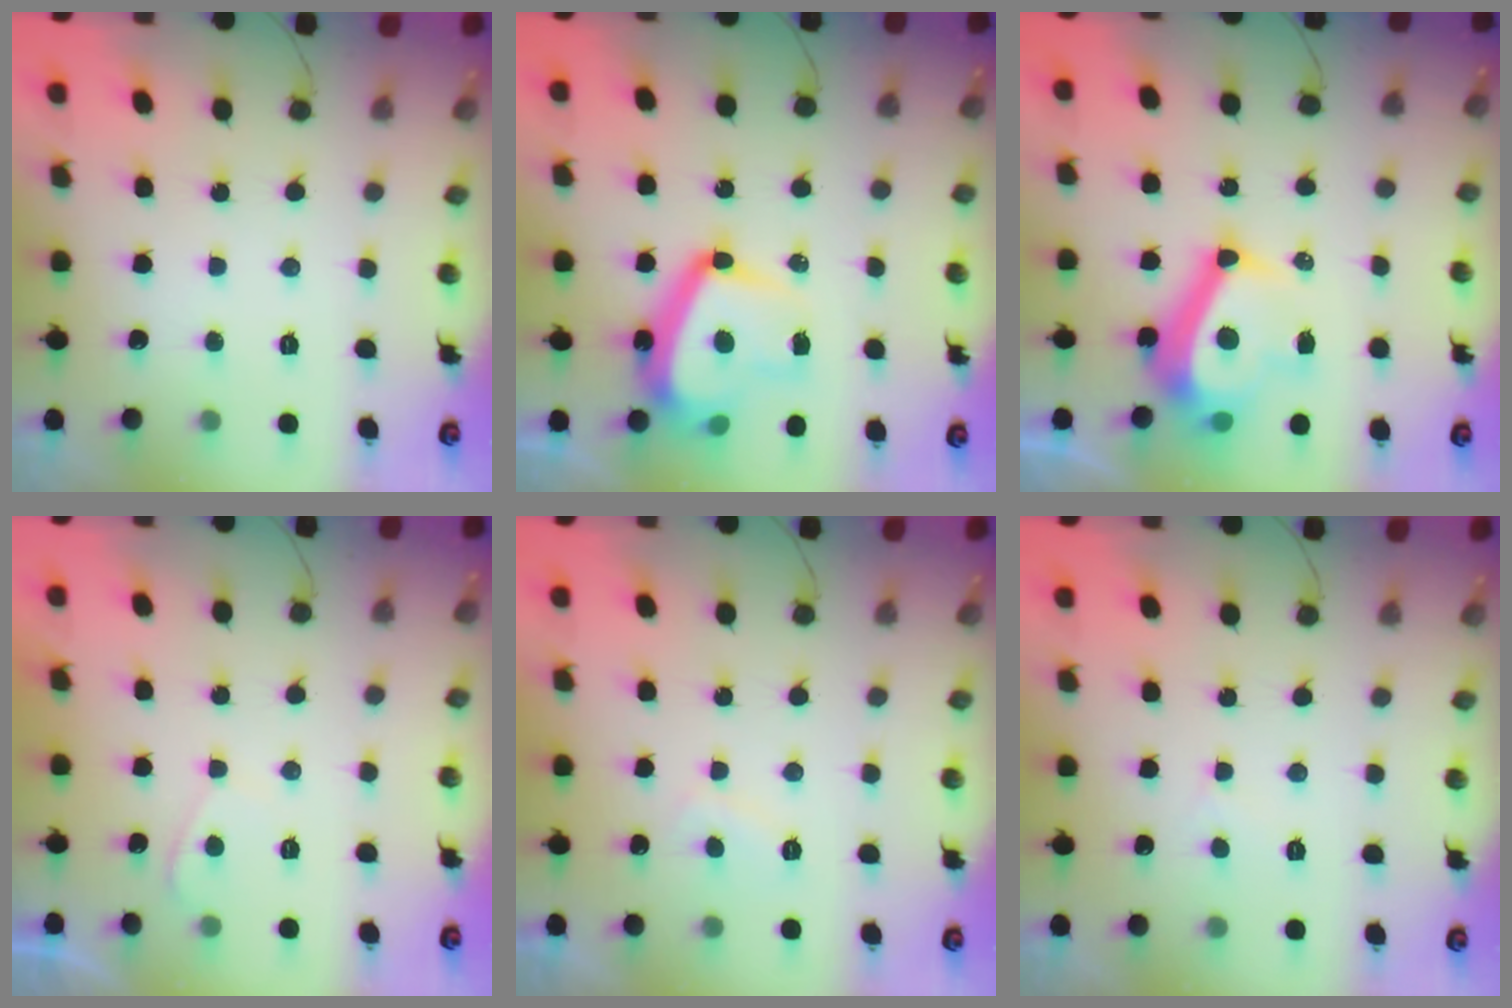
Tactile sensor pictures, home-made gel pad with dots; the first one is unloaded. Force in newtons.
{"total": 16.0, "press": 15.9, "slide": 1.4}
{"total": 10.4, "press": 9.9, "slide": 3.1}
{"total": 0.8, "press": 0.7, "slide": 0.5}
{"total": 2.1, "press": 2.0, "slide": 0.8}
{"total": 2.2, "press": 2.2, "slide": 0.3}